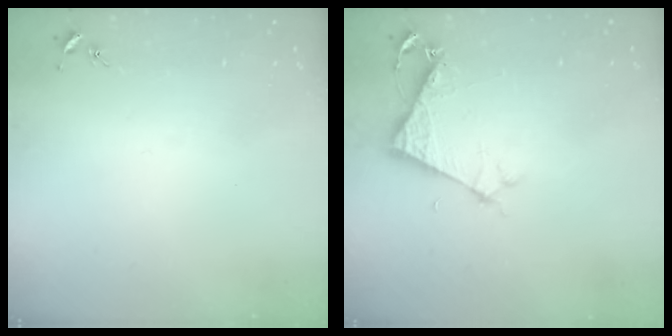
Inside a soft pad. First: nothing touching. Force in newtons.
{"total": 4.0, "press": 4.0, "slide": 0.3}